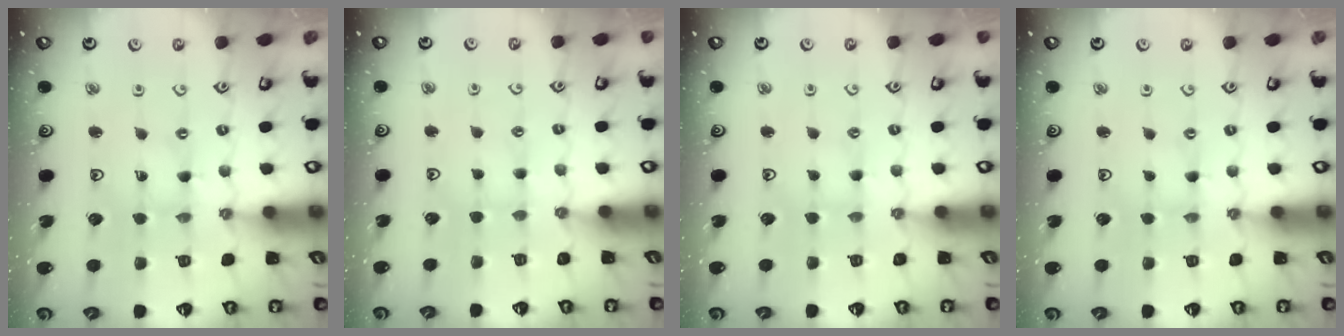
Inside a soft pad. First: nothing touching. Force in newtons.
{"total": 0.8, "press": 0.8, "slide": 0.3}
{"total": 0.9, "press": 0.8, "slide": 0.2}
{"total": 0.0}